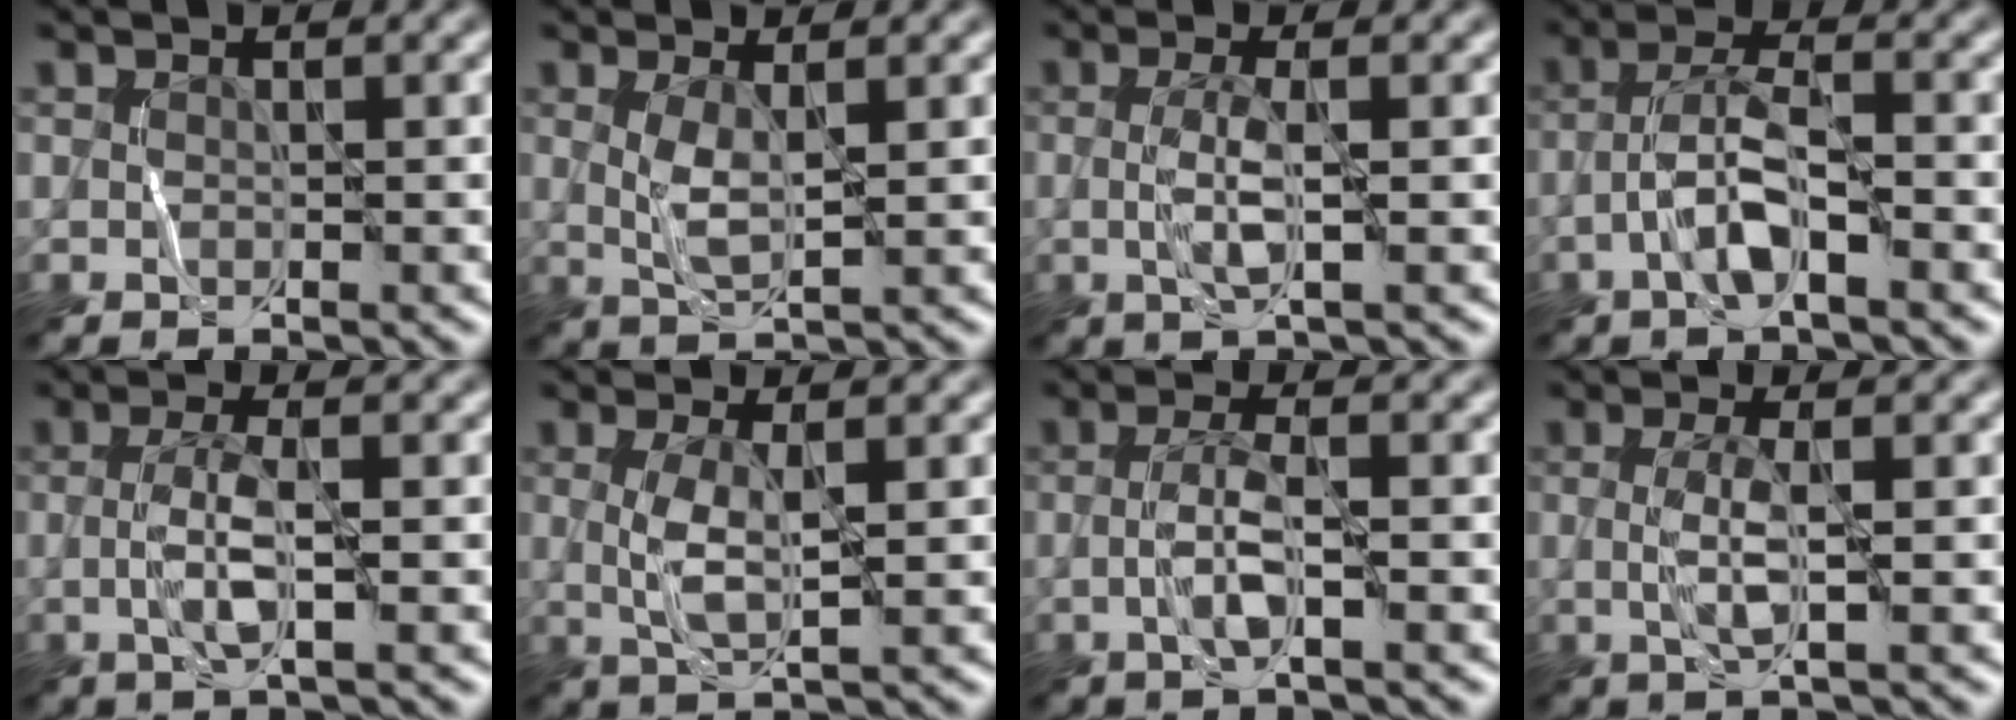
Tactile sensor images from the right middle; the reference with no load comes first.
{"total": 2.2, "force": [0.5, 0.5, 2.1], "torque": [-0.051, 0.003, 0.011]}
{"total": 2.6, "force": [-0.3, 0.4, 2.5], "torque": [-0.057, 0.005, -0.007]}
{"total": 4.0, "force": [-1.8, 0.8, 3.5], "torque": [-0.071, 0.017, -0.043]}
{"total": 2.9, "force": [-0.6, 0.5, 2.8], "torque": [-0.062, 0.010, -0.016]}
{"total": 2.8, "force": [0.2, 0.6, 2.7], "torque": [-0.062, 0.006, 0.006]}
{"total": 2.8, "force": [-0.8, 0.4, 2.6], "torque": [-0.055, 0.014, -0.022]}
{"total": 2.6, "force": [-0.1, 0.4, 2.6], "torque": [-0.058, 0.002, -0.002]}